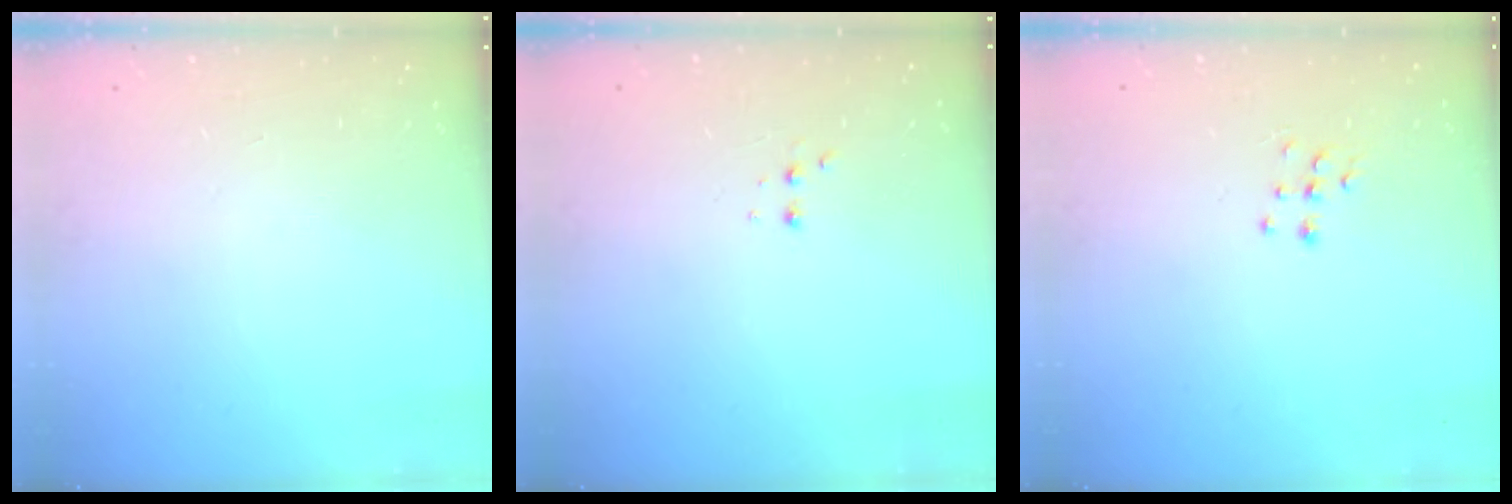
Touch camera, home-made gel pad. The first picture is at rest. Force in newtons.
{"total": 2.5, "press": 2.4, "slide": 0.8}
{"total": 5.2, "press": 5.2, "slide": 0.3}